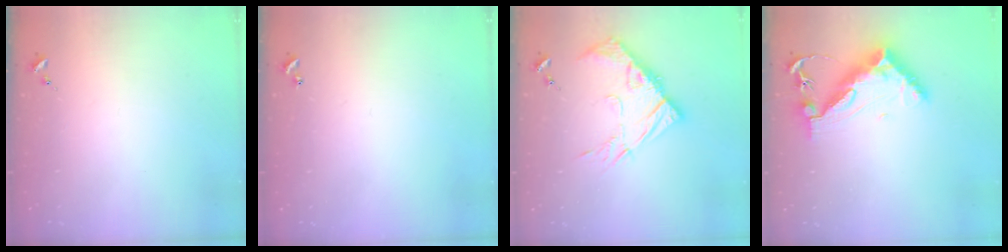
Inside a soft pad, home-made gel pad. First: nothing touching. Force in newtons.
{"total": 0.9, "press": 0.9, "slide": 0.2}
{"total": 13.4, "press": 13.4, "slide": 1.0}
{"total": 13.0, "press": 12.9, "slide": 0.7}